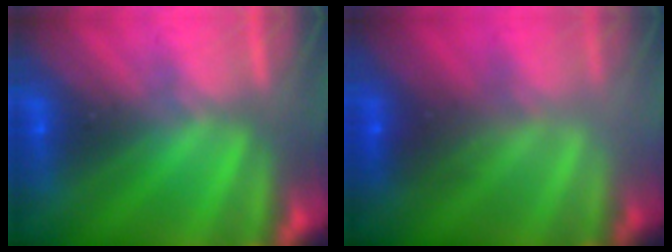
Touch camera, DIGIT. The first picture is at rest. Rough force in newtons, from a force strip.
{"total": 2.0}